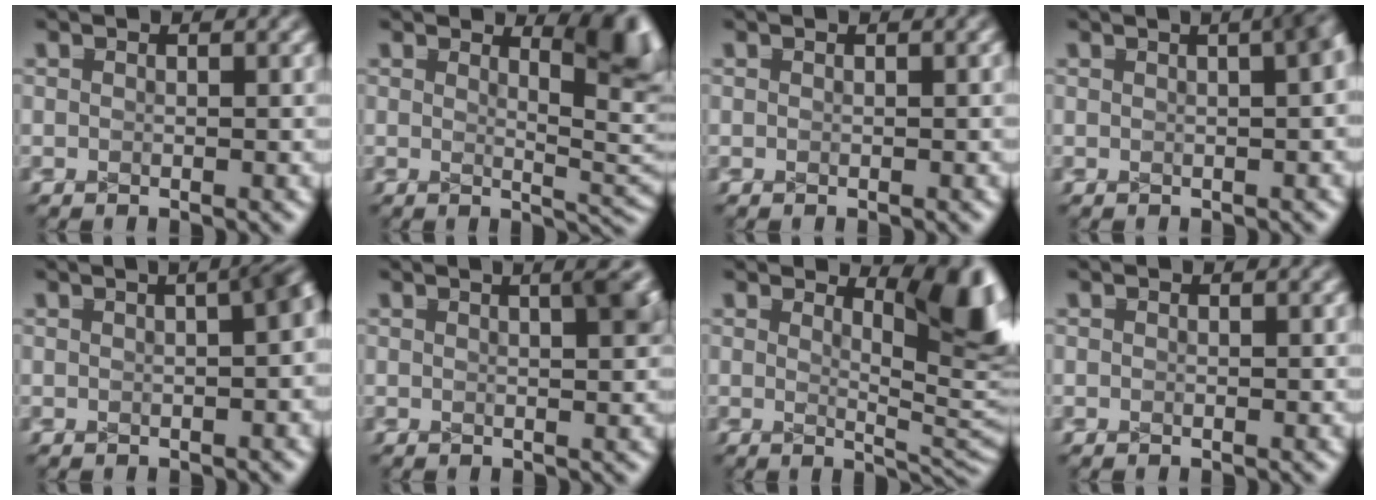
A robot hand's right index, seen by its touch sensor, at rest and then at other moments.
{"total": 5.4, "force": [1.8, 1.2, 4.9], "torque": [-0.025, -0.002, 0.030]}
{"total": 0.0}
{"total": 3.1, "force": [0.7, 1.3, 2.7], "torque": [-0.017, 0.014, 0.006]}
{"total": 3.3, "force": [0.3, 1.5, 2.9], "torque": [-0.016, 0.014, 0.001]}
{"total": 2.8, "force": [1.2, 0.6, 2.5], "torque": [-0.018, 0.003, 0.018]}
{"total": 7.1, "force": [1.7, 1.7, 6.7], "torque": [-0.038, 0.001, 0.029]}
{"total": 0.0}